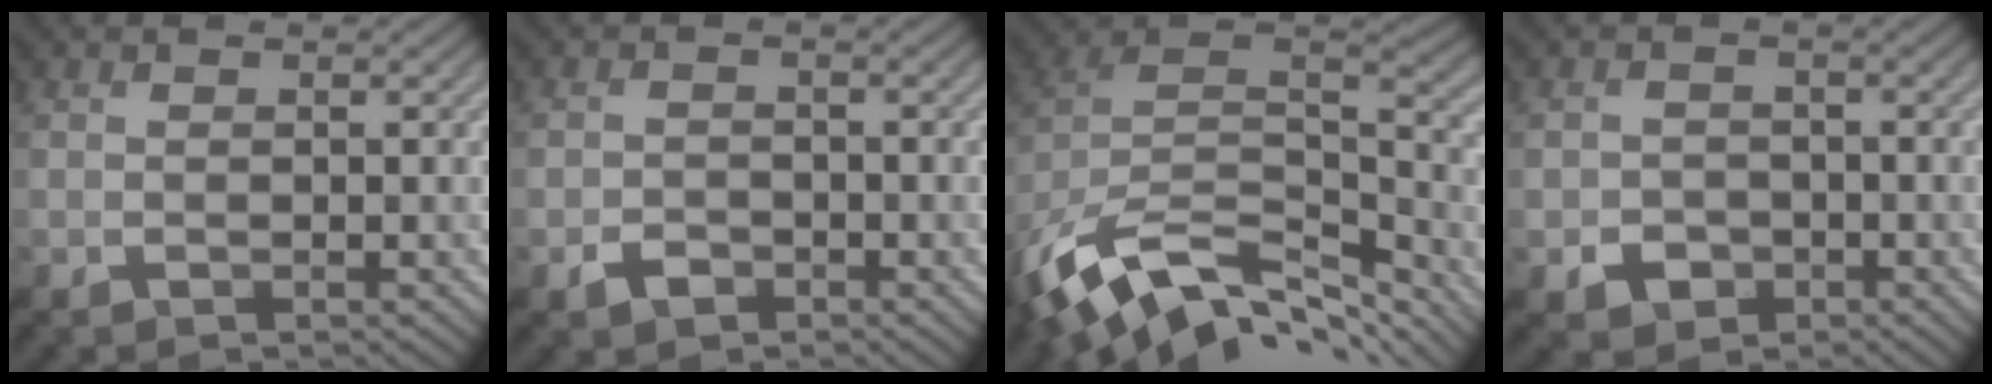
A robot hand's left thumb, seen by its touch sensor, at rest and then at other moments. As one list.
[{"total": 1.7, "force": [-1.2, 1.1, 0.5], "torque": [-0.011, -0.001, -0.024]}, {"total": 13.7, "force": [-7.6, 7.5, 8.6], "torque": [-0.211, -0.030, -0.118]}, {"total": 2.5, "force": [-1.2, 2.1, 0.4], "torque": [-0.006, -0.007, -0.022]}]